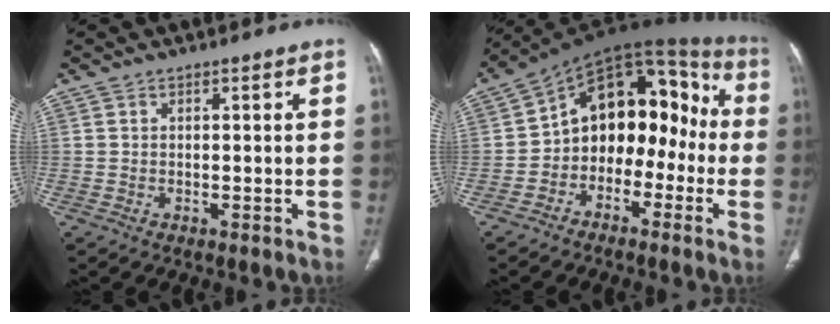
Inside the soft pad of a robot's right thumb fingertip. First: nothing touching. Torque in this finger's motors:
{"motor_torque": [0.08, 1.19, 0.08, -0.12, 0.32]}